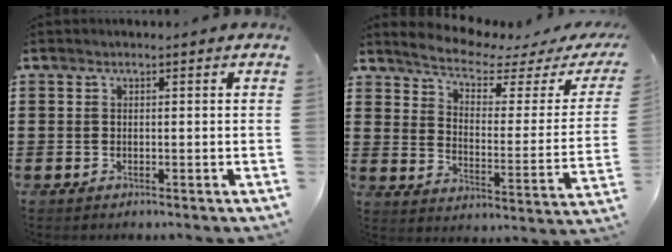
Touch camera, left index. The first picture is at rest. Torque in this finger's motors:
{"motor_torque": [2.14, 0.00, 0.32, 0.01]}